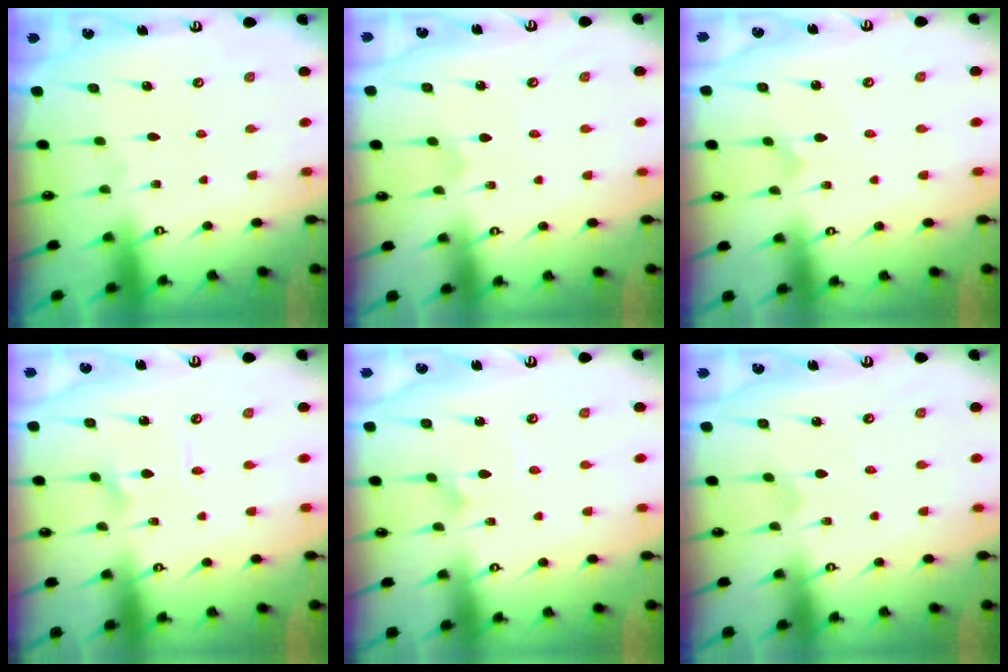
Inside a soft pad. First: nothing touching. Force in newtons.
{"total": 0.8, "press": 0.8, "slide": 0.0}
{"total": 0.0}
{"total": 1.7, "press": 1.7, "slide": 0.3}
{"total": 1.0, "press": 1.0, "slide": 0.0}
{"total": 0.8, "press": 0.8, "slide": 0.0}